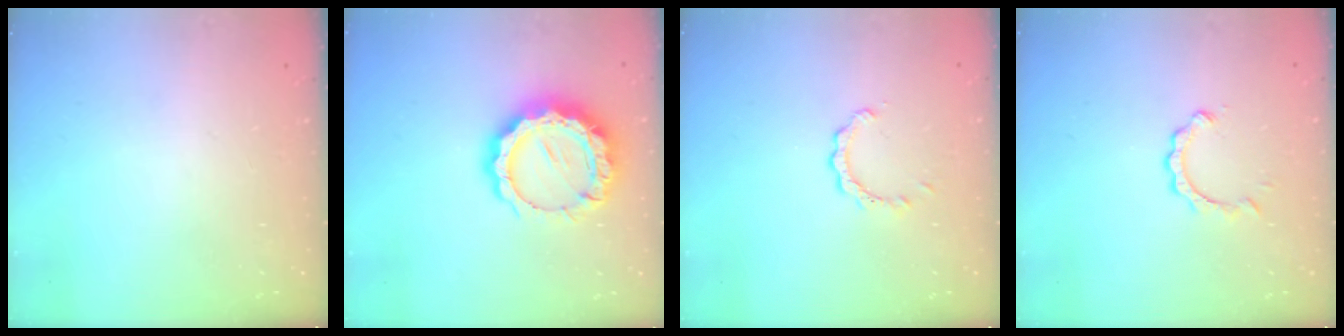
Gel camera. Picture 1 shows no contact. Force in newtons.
{"total": 17.8, "press": 17.7, "slide": 1.4}
{"total": 2.0, "press": 2.0, "slide": 0.2}
{"total": 2.7, "press": 2.6, "slide": 0.3}